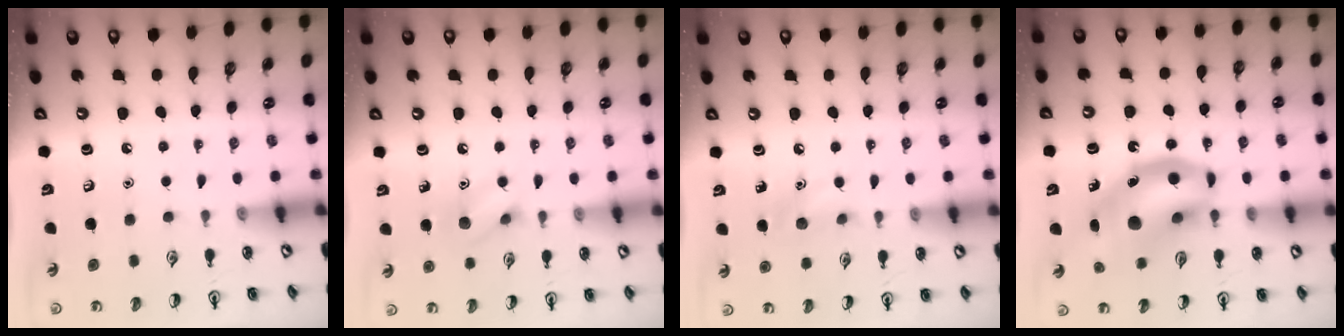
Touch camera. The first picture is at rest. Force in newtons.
{"total": 7.8, "press": 7.7, "slide": 0.9}
{"total": 6.6, "press": 6.4, "slide": 1.9}
{"total": 16.6, "press": 16.3, "slide": 3.2}